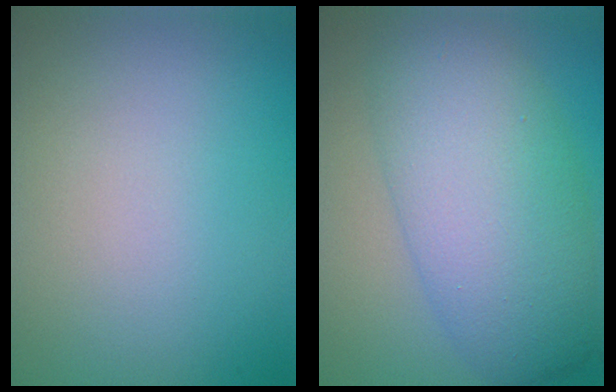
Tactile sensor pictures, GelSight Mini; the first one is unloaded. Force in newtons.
{"total": 8.7, "press": 8.7, "slide": 0.2}